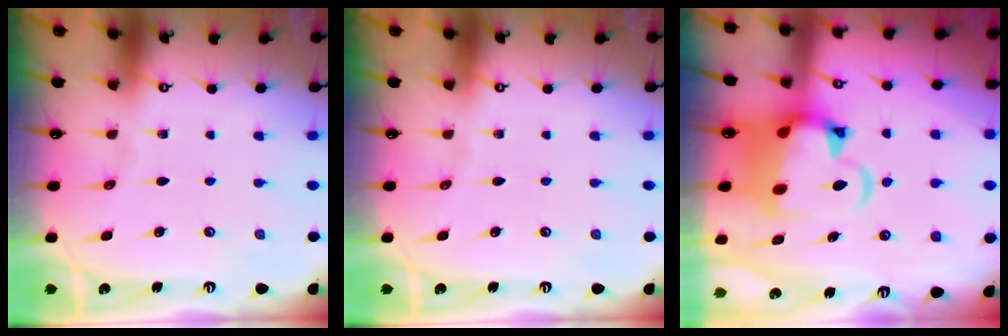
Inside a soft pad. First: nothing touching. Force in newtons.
{"total": 0.0}
{"total": 7.2, "press": 6.9, "slide": 1.9}